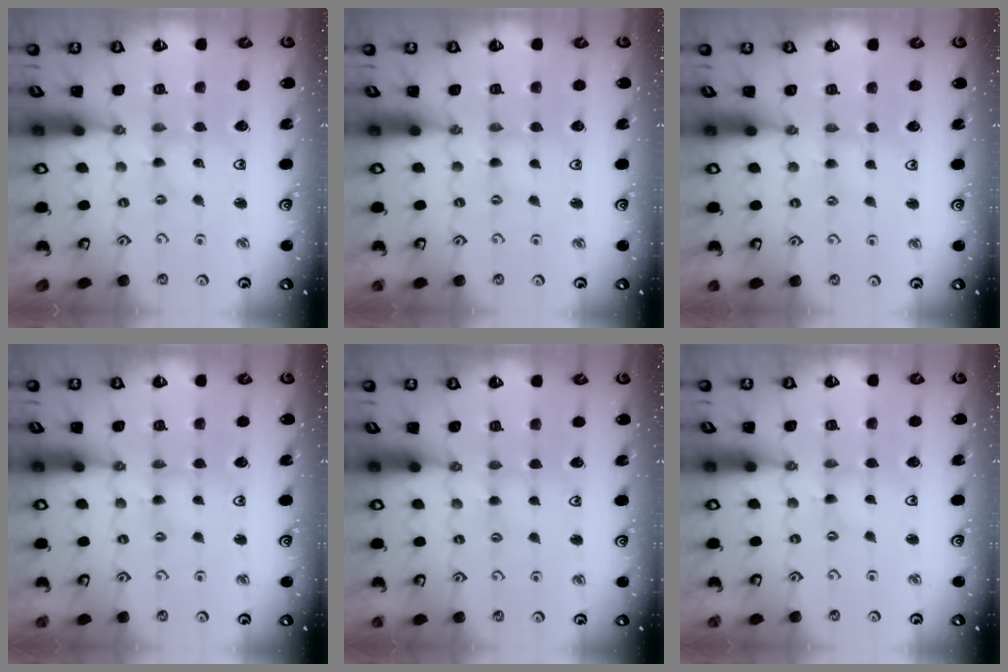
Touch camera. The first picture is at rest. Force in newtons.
{"total": 0.0}
{"total": 3.3, "press": 3.3, "slide": 0.5}
{"total": 1.8, "press": 1.8, "slide": 0.4}
{"total": 2.2, "press": 2.2, "slide": 0.3}
{"total": 0.0}